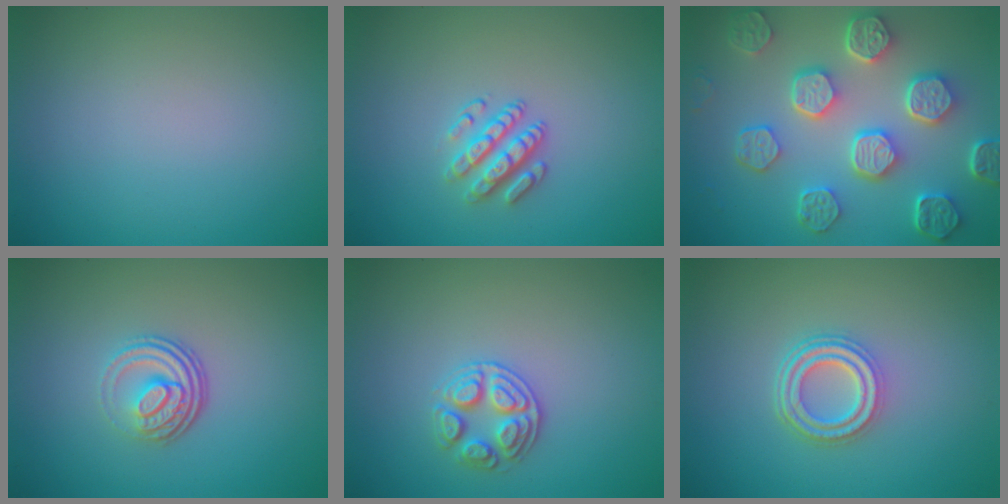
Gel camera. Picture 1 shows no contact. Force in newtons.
{"total": 2.7, "press": 2.5, "slide": 1.2}
{"total": 7.9, "press": 6.0, "slide": 5.2}
{"total": 3.6, "press": 2.4, "slide": 2.7}
{"total": 2.6, "press": 2.6, "slide": 0.5}
{"total": 4.1, "press": 3.1, "slide": 2.6}